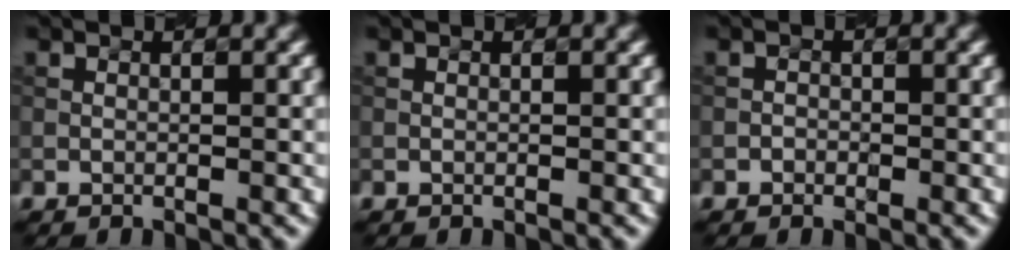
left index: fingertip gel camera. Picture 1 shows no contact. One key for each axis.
{"total": 0.0}
{"total": 0.6, "fx": -0.3, "fy": 0.5, "fz": 0.1, "tx": 0.003, "ty": 0.001, "tz": -0.006}